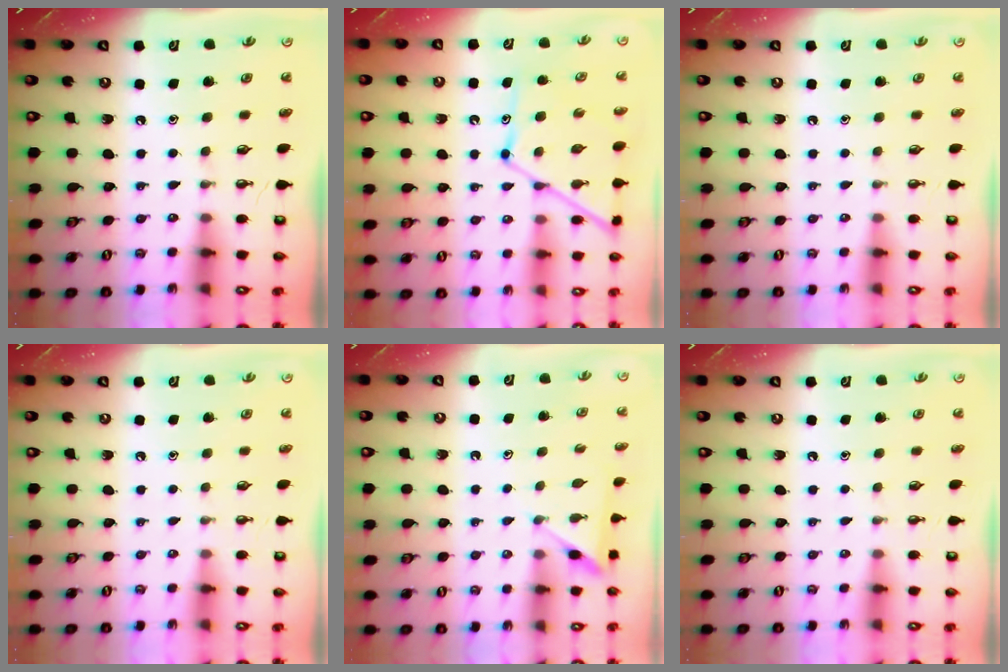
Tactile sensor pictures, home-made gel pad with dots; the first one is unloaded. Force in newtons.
{"total": 12.3, "press": 12.3, "slide": 1.0}
{"total": 0.0}
{"total": 0.0}
{"total": 5.6, "press": 5.6, "slide": 0.5}
{"total": 0.0}